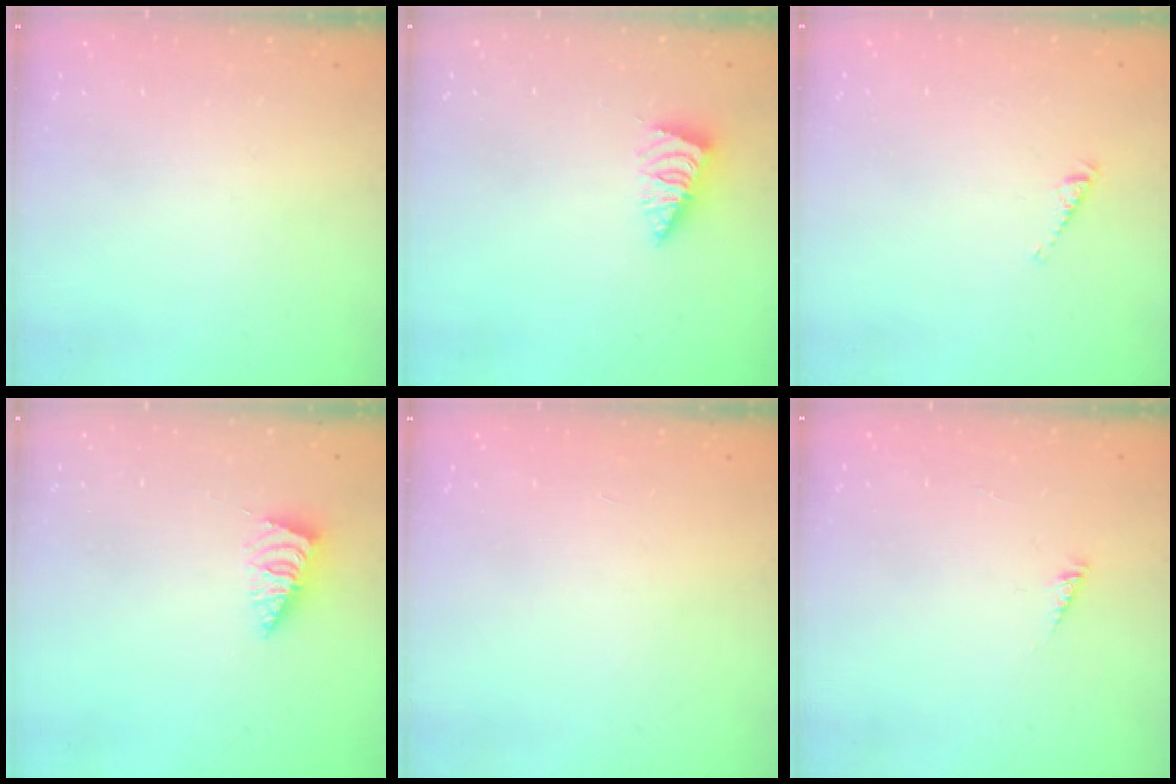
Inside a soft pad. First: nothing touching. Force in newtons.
{"total": 0.9, "press": 0.9, "slide": 0.1}
{"total": 3.0, "press": 2.9, "slide": 0.4}
{"total": 1.9, "press": 1.9, "slide": 0.2}
{"total": 0.0}
{"total": 1.8, "press": 1.8, "slide": 0.2}